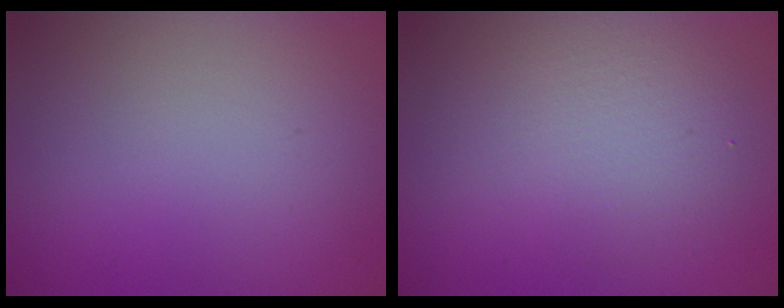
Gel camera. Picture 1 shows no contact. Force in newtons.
{"total": 4.1, "press": 4.1, "slide": 0.2}